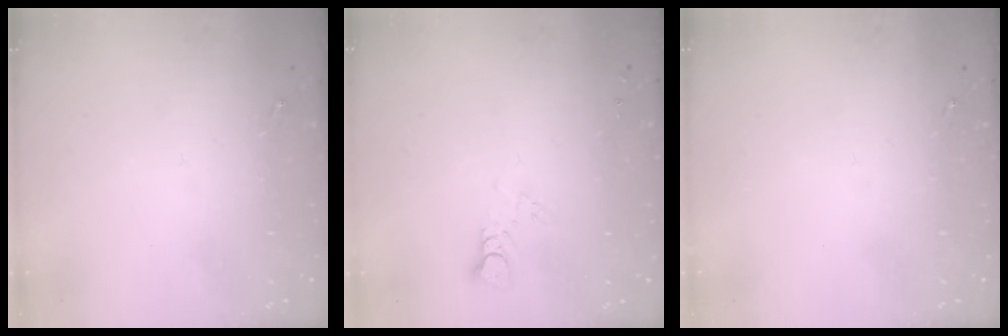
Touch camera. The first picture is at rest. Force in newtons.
{"total": 2.9, "press": 2.9, "slide": 0.2}
{"total": 0.0}